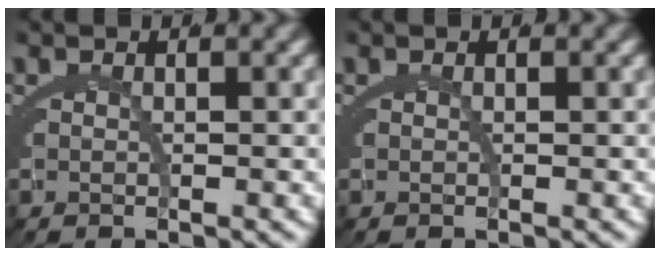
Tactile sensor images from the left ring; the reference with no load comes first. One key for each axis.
{"total": 0.0}